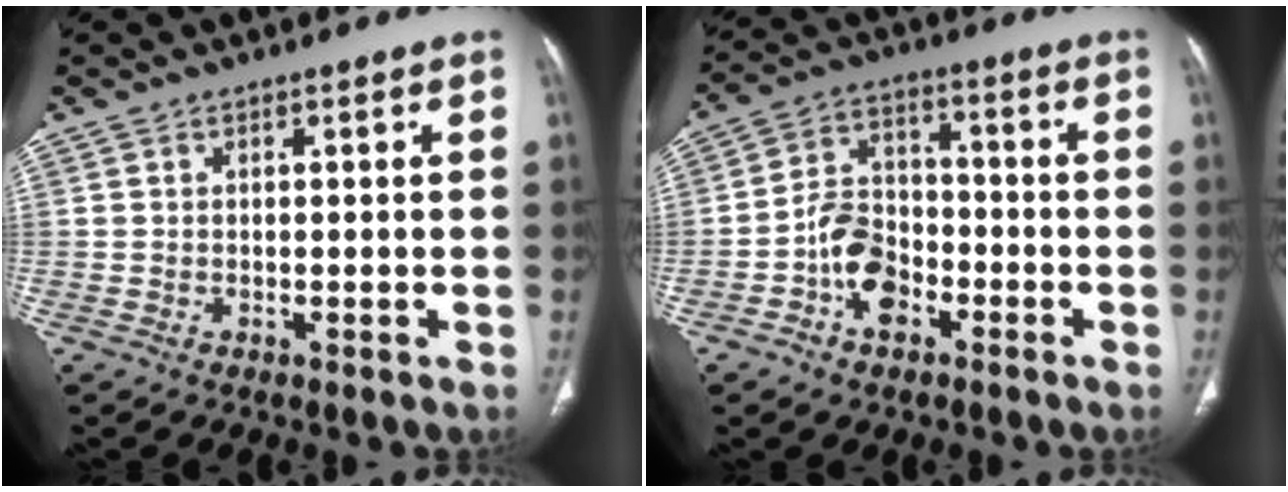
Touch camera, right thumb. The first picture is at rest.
{"total": 9.1, "force": [-4.0, 6.0, 5.6], "torque": [-0.082, 0.034, -0.079]}